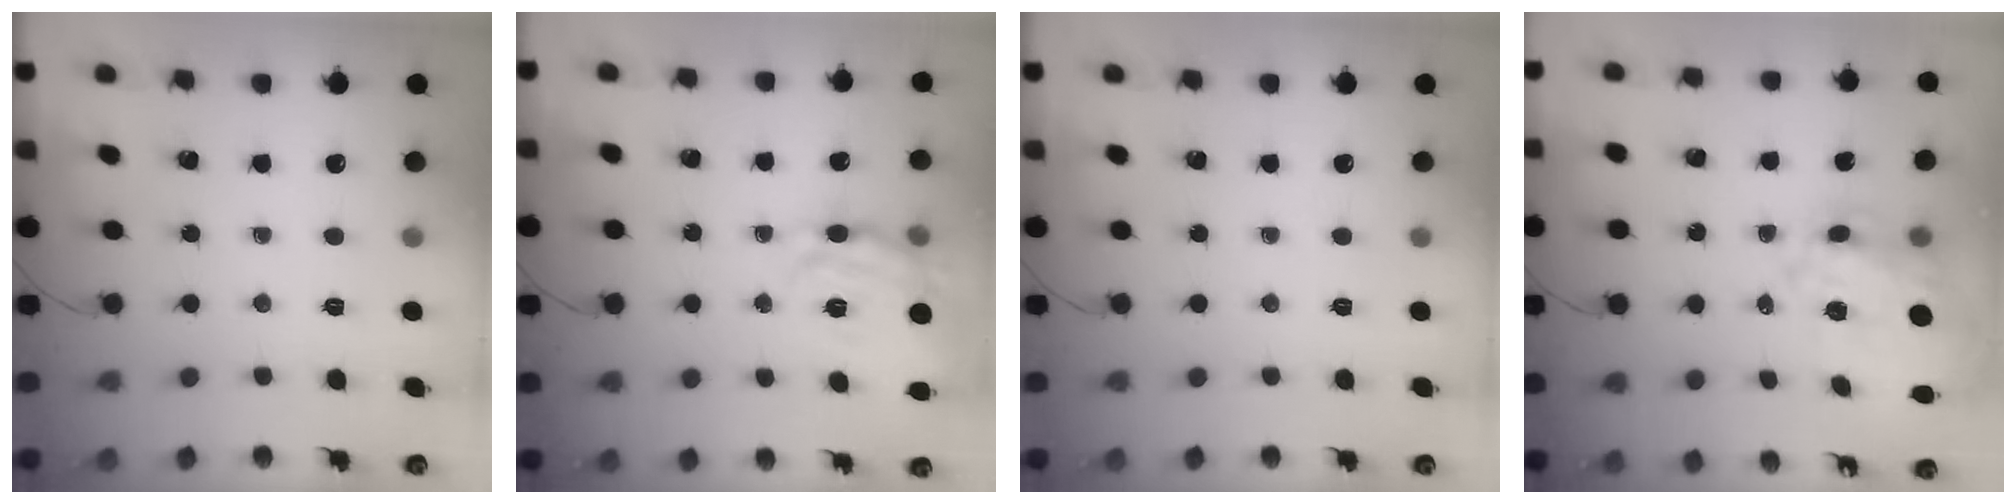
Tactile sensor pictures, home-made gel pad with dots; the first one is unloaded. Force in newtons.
{"total": 12.4, "press": 12.0, "slide": 3.0}
{"total": 0.0}
{"total": 10.9, "press": 10.1, "slide": 4.2}